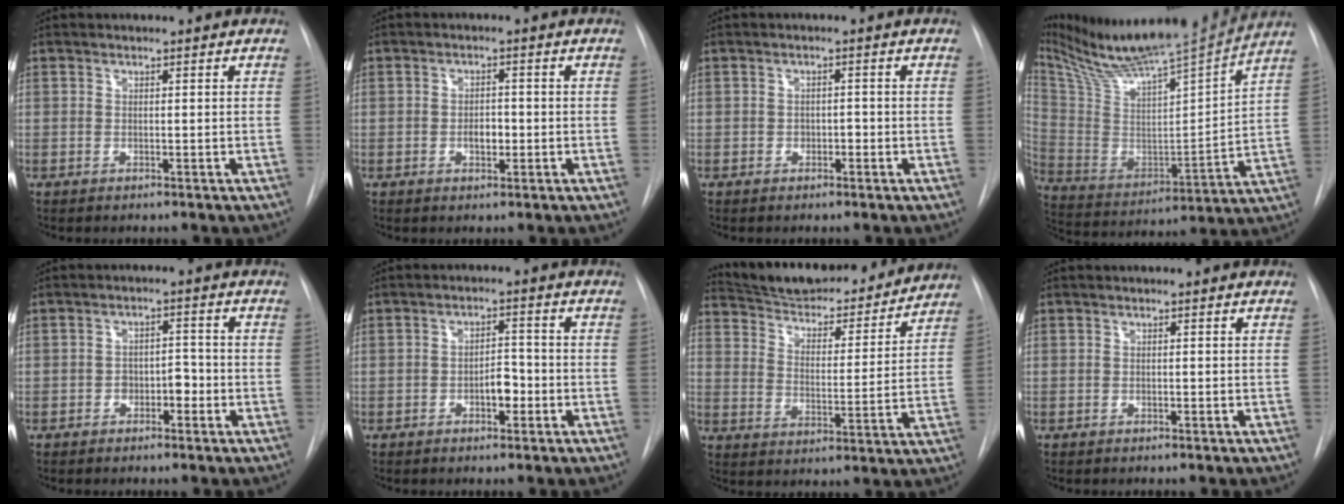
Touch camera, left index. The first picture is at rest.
{"total": 2.4, "force": [-0.6, 1.4, 1.9], "torque": [-0.029, 0.004, -0.008]}
{"total": 1.3, "force": [-0.5, 0.9, 0.8], "torque": [-0.007, 0.004, -0.008]}
{"total": 20.1, "force": [18.0, -0.5, 8.9], "torque": [-0.167, -0.026, 0.305]}
{"total": 3.2, "force": [-1.4, 1.9, 2.1], "torque": [-0.024, 0.014, -0.022]}
{"total": 3.6, "force": [-1.4, 1.7, 2.8], "torque": [-0.037, 0.007, -0.022]}
{"total": 21.4, "force": [19.7, 4.7, 6.9], "torque": [-0.101, -0.005, 0.278]}
{"total": 0.0}